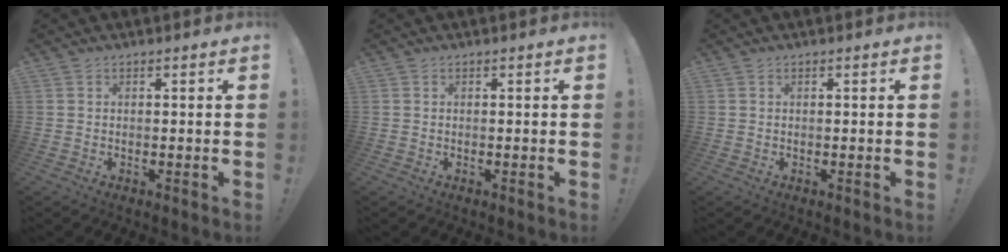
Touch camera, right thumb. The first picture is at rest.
{"total": 0.0}
{"total": 0.0}